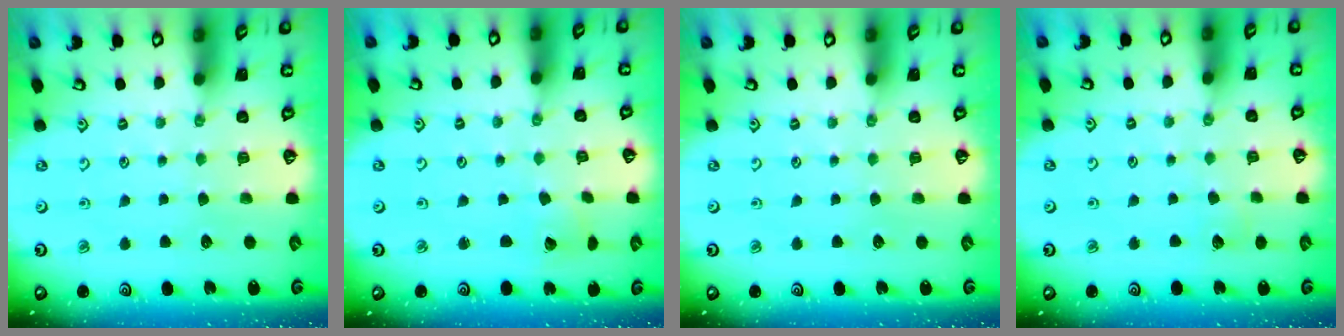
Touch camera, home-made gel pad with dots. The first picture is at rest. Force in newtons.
{"total": 3.4, "press": 3.3, "slide": 0.2}
{"total": 0.0}
{"total": 3.4, "press": 3.4, "slide": 0.3}